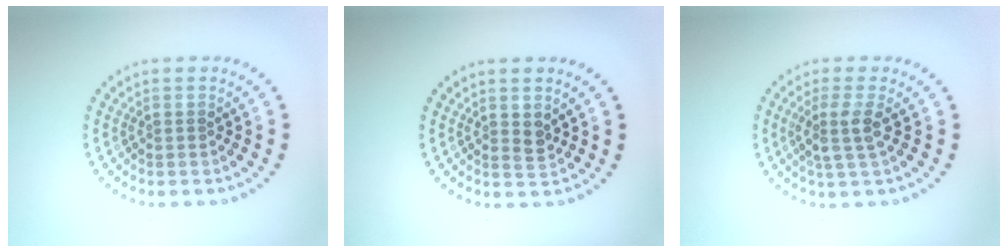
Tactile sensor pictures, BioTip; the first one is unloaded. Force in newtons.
{"total": 1.0, "press": 1.0, "slide": 0.3}
{"total": 2.4, "press": 1.9, "slide": 1.5}